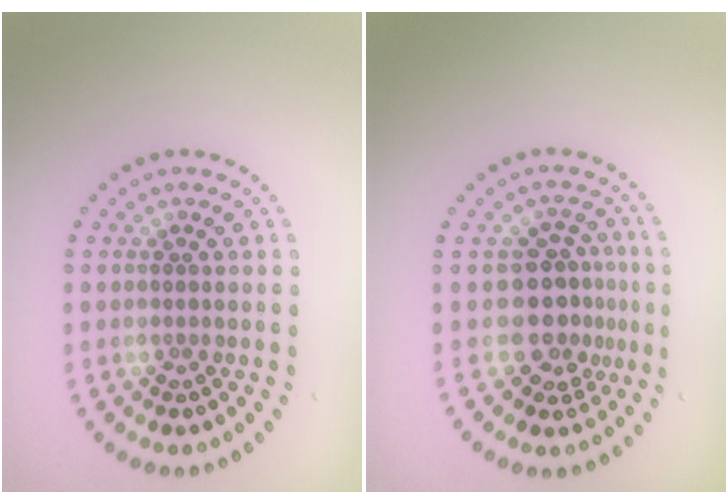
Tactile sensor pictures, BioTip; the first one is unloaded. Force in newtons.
{"total": 3.8, "press": 2.9, "slide": 2.4}